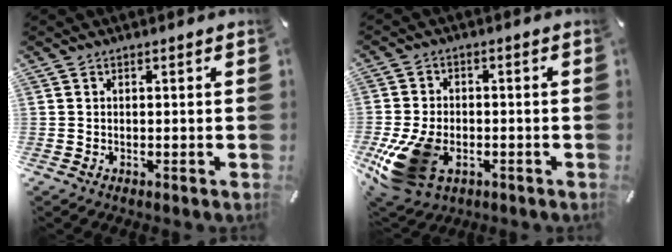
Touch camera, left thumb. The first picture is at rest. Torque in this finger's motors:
{"motor_torque": [1.37, 3.34, 1.20, 0.22, 0.43]}